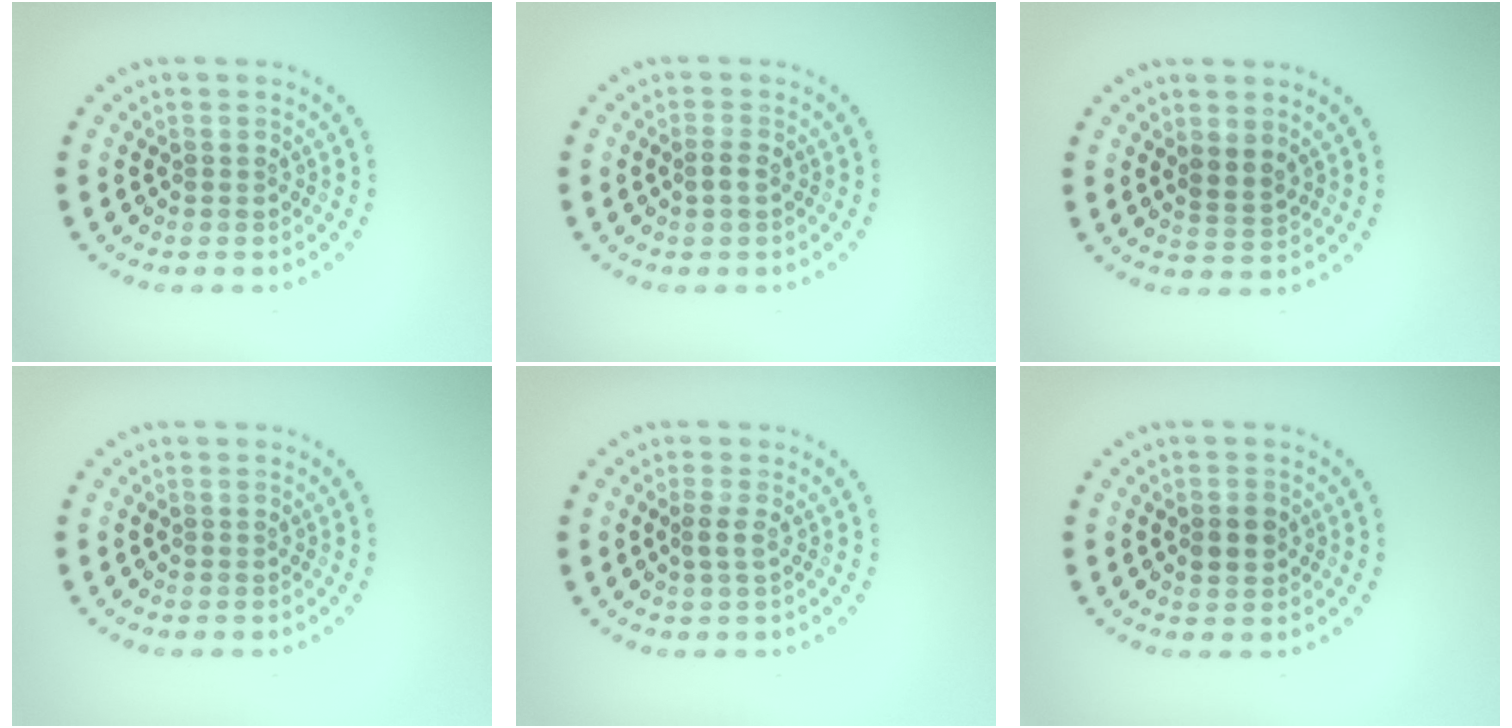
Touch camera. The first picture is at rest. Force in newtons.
{"total": 1.1, "press": 1.0, "slide": 0.4}
{"total": 1.9, "press": 1.4, "slide": 1.2}
{"total": 0.0}
{"total": 1.2, "press": 1.0, "slide": 0.7}
{"total": 2.2, "press": 2.2, "slide": 0.1}